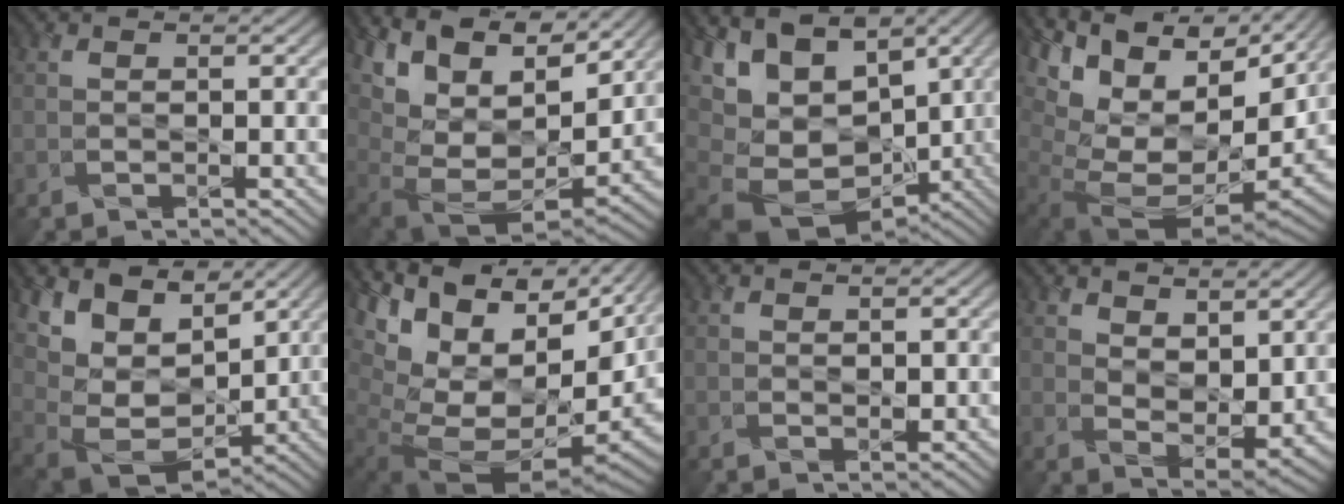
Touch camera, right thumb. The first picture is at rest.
{"total": 17.5, "force": [9.5, 9.1, 11.6], "torque": [-0.248, 0.035, 0.176]}
{"total": 14.3, "force": [0.9, 10.0, 10.1], "torque": [-0.216, -0.014, 0.064]}
{"total": 16.8, "force": [4.5, 10.3, 12.6], "torque": [-0.229, 0.018, 0.119]}
{"total": 12.3, "force": [6.6, 7.5, 7.2], "torque": [-0.180, 0.027, 0.123]}
{"total": 17.9, "force": [3.2, 10.9, 13.8], "torque": [-0.241, 0.014, 0.101]}
{"total": 1.0, "force": [0.4, 0.5, 0.7], "torque": [-0.013, -0.003, 0.009]}
{"total": 5.7, "force": [3.7, 2.9, 3.4], "torque": [-0.076, -0.011, 0.068]}